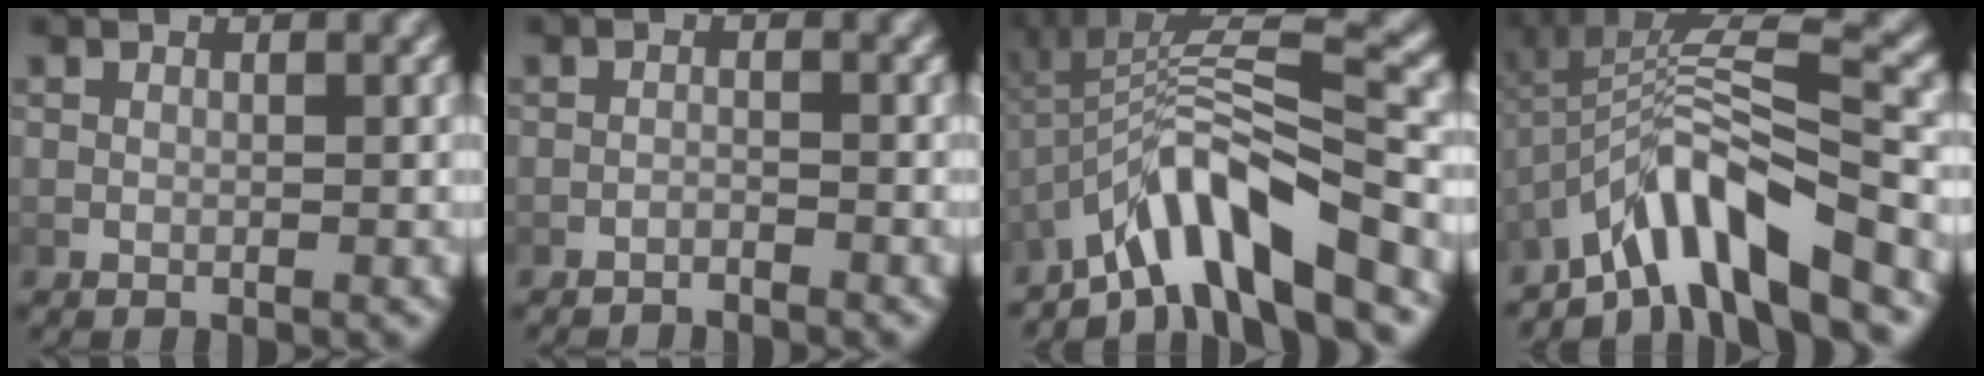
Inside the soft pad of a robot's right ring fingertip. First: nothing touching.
{"total": 2.0, "force": [-2.0, -0.1, 0.0], "torque": [-0.004, -0.005, -0.033]}
{"total": 8.7, "force": [-2.2, 3.1, 7.8], "torque": [-0.121, 0.018, -0.033]}
{"total": 7.9, "force": [-2.2, 3.1, 6.9], "torque": [-0.115, 0.011, -0.031]}